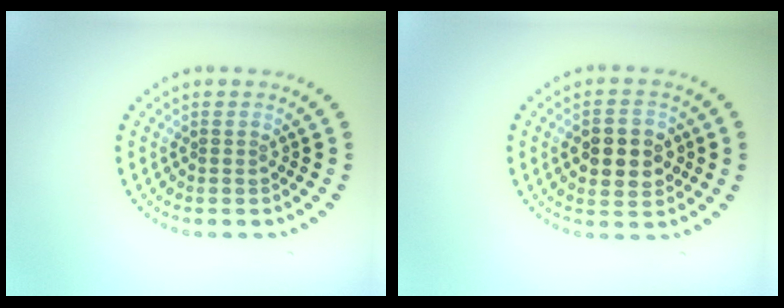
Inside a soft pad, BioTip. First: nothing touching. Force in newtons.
{"total": 4.7, "press": 4.6, "slide": 0.4}